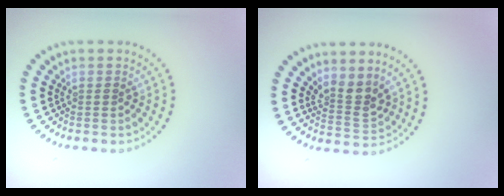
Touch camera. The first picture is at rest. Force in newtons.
{"total": 2.7, "press": 2.1, "slide": 1.7}